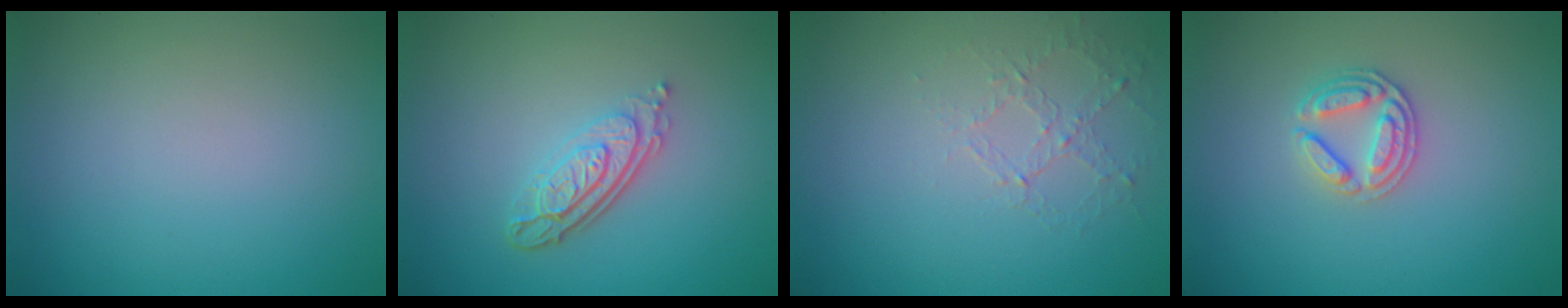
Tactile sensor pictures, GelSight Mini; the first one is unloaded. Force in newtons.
{"total": 4.1, "press": 2.9, "slide": 2.9}
{"total": 1.1, "press": 0.5, "slide": 1.0}
{"total": 2.6, "press": 2.5, "slide": 0.6}